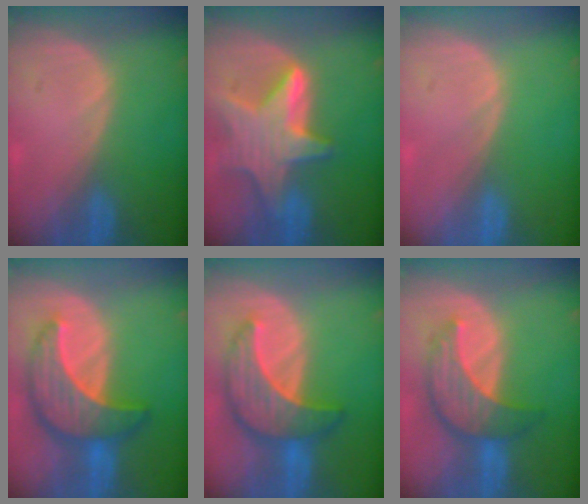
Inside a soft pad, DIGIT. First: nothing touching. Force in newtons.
{"total": 9.5, "press": 9.5, "slide": 0.6}
{"total": 0.0}
{"total": 10.0, "press": 10.0, "slide": 0.6}
{"total": 9.4, "press": 9.3, "slide": 0.9}
{"total": 7.9, "press": 7.5, "slide": 2.4}